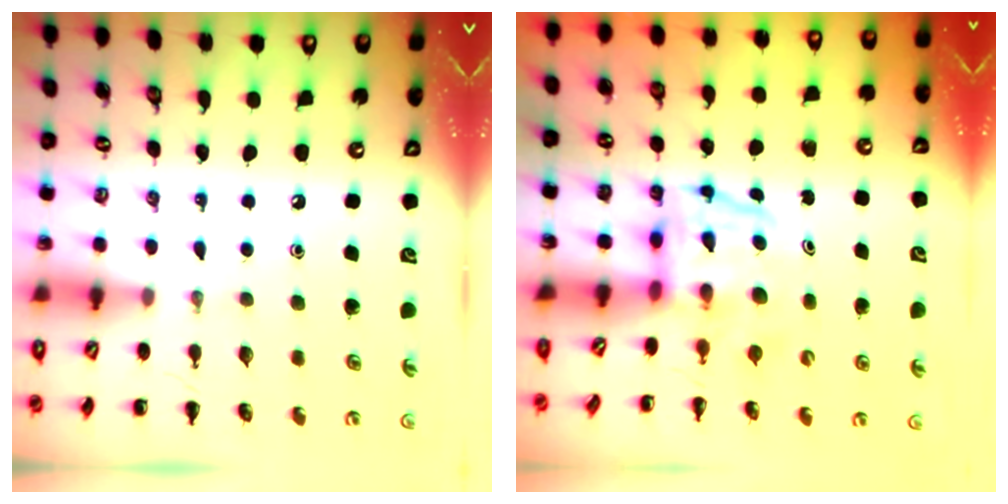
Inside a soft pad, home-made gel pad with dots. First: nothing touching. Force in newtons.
{"total": 3.9, "press": 3.8, "slide": 0.6}